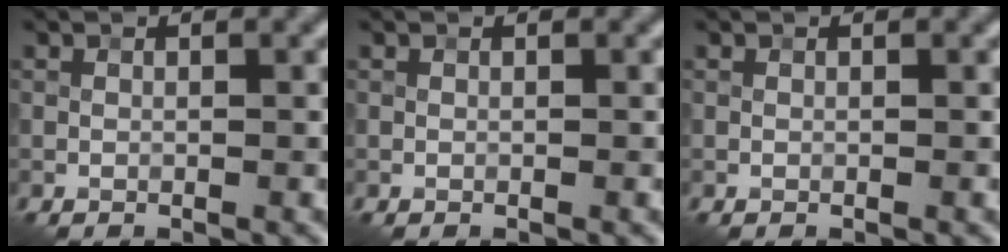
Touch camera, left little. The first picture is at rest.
{"total": 0.0}
{"total": 0.0}